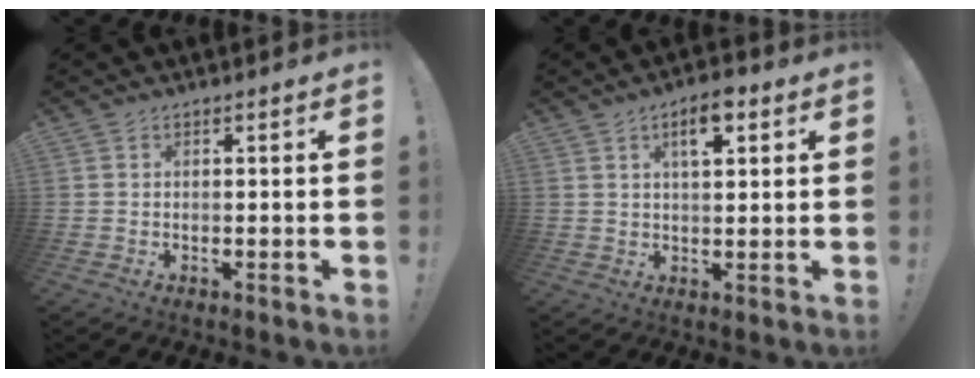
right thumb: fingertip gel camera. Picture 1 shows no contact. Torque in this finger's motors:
{"motor_torque": [0.05, 1.74, 0.43, 0.08, 0.01]}